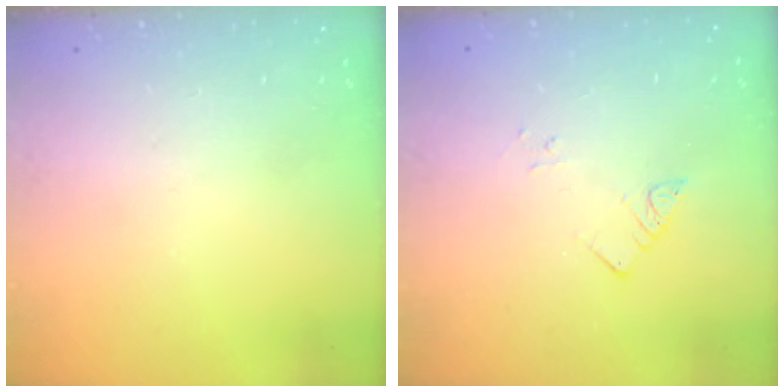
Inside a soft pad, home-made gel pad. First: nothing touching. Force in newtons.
{"total": 2.8, "press": 2.8, "slide": 0.2}